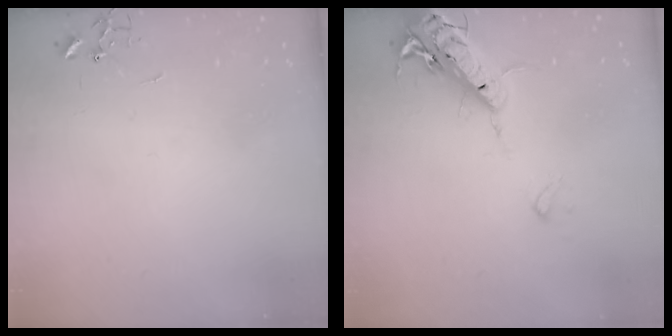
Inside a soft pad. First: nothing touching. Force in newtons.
{"total": 17.5, "press": 17.2, "slide": 3.6}